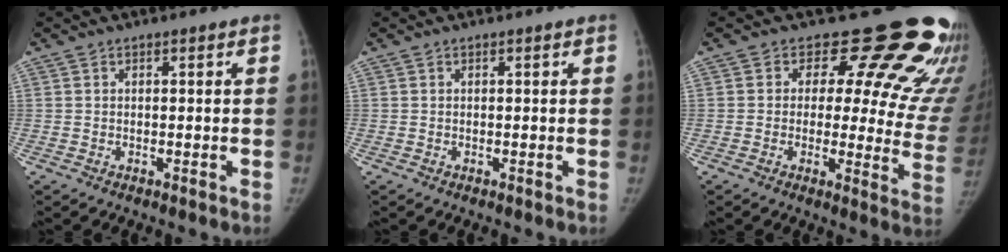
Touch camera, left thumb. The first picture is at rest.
{"total": 0.0}
{"total": 21.3, "force": [15.6, 9.2, 11.1], "torque": [-0.085, -0.099, 0.167]}